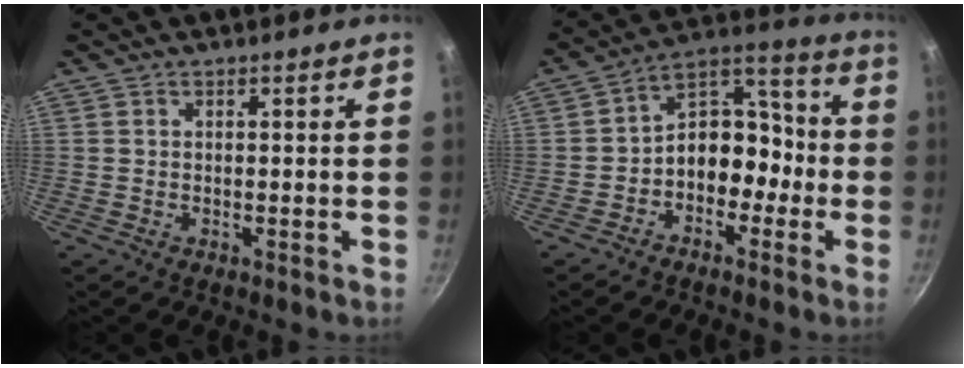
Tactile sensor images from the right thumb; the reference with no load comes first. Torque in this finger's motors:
{"motor_torque": [-0.03, 0.25, 0.17, 0.16, 0.23]}